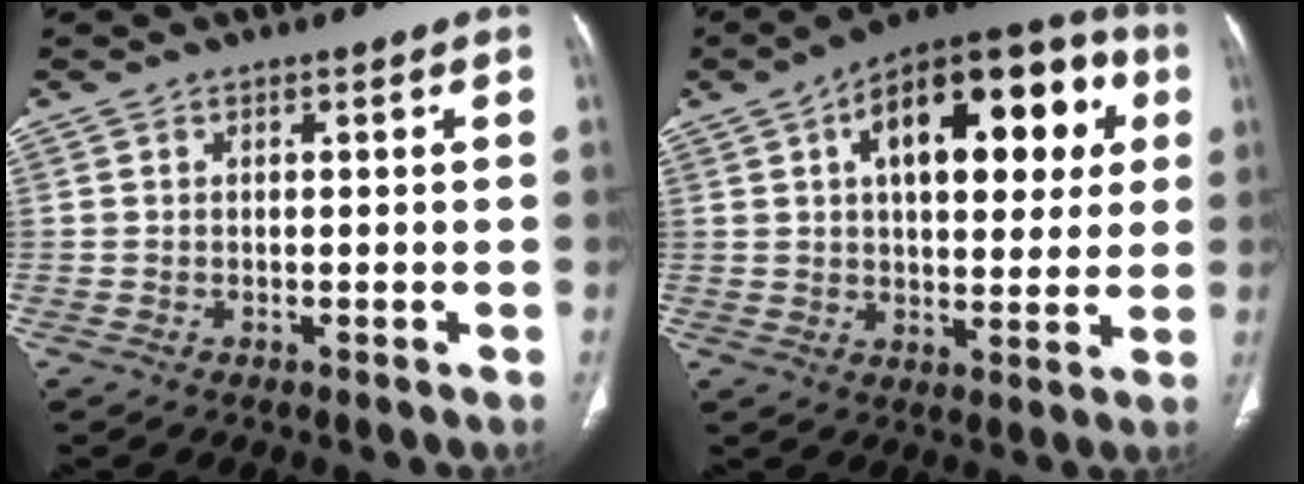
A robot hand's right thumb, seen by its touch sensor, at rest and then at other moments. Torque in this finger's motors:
{"motor_torque": [0.52, 4.48, 0.59, -0.26, 0.16]}